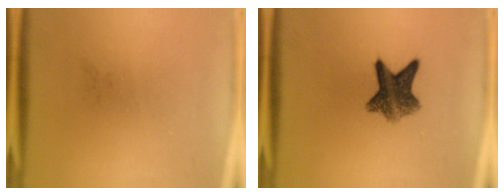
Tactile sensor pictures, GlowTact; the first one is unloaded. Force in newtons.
{"total": 7.7}